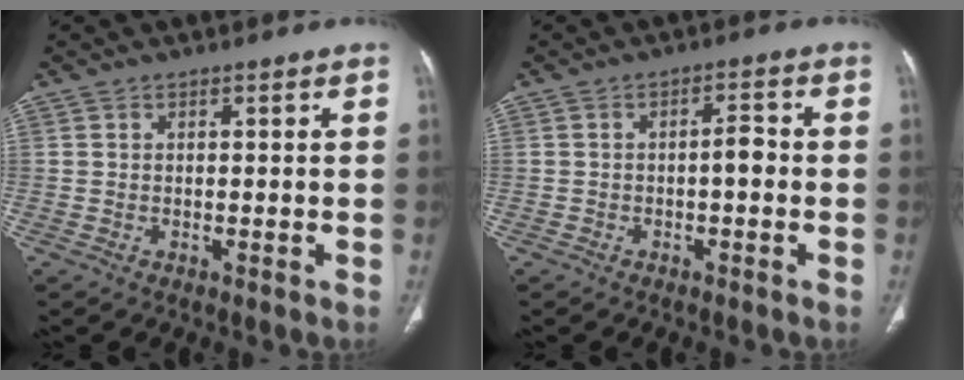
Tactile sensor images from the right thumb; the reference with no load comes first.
{"total": 3.1, "force": [-0.7, 1.4, 2.7], "torque": [-0.033, 0.017, -0.015]}